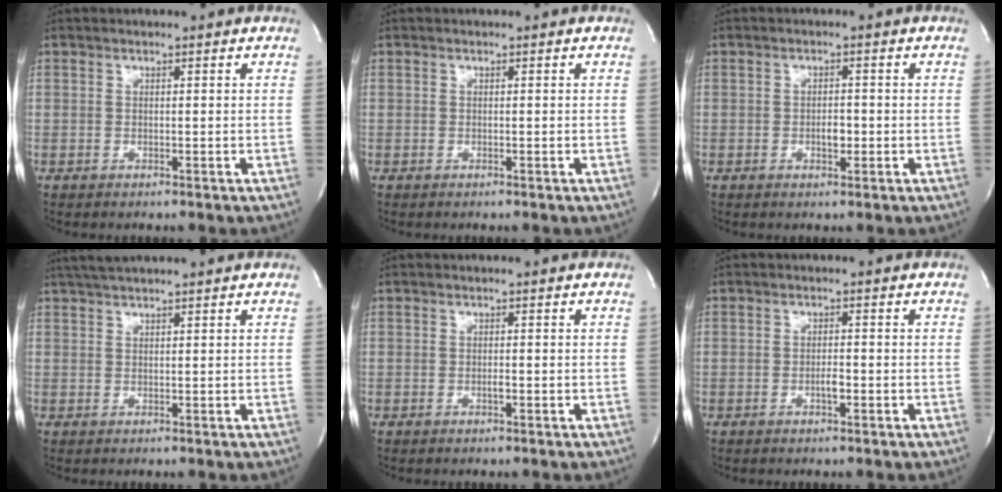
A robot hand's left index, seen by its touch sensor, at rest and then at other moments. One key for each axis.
{"total": 0.0}
{"total": 2.0, "fx": -0.5, "fy": 1.0, "fz": 1.7, "tx": -0.028, "ty": 0.001, "tz": -0.006}
{"total": 5.6, "fx": 4.9, "fy": -0.1, "fz": 2.7, "tx": -0.046, "ty": 0.032, "tz": 0.084}
{"total": 0.5, "fx": -0.1, "fy": 0.1, "fz": 0.5, "tx": -0.011, "ty": 0.001, "tz": -0.003}
{"total": 1.5, "fx": -0.5, "fy": 0.3, "fz": 1.3, "tx": -0.026, "ty": 0.000, "tz": -0.010}